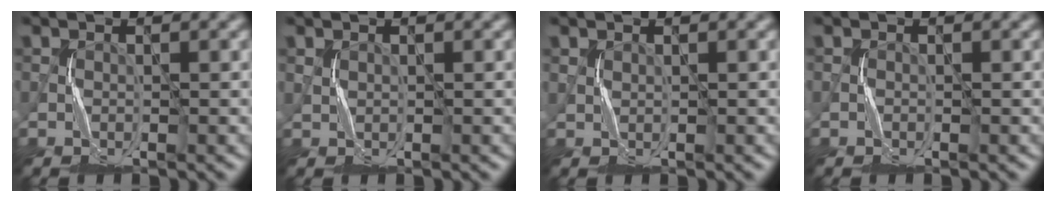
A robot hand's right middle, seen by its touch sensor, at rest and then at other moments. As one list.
[{"total": 0.6, "force": [0.4, 0.3, 0.2], "torque": [-0.009, -0.002, 0.011]}, {"total": 0.6, "force": [0.5, 0.3, 0.2], "torque": [-0.008, -0.001, 0.013]}, {"total": 0.0}]